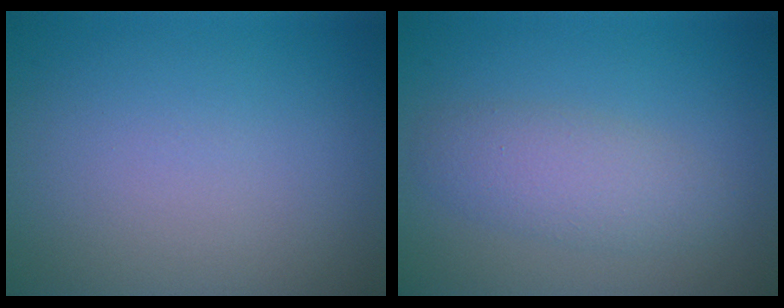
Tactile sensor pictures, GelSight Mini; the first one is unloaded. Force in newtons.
{"total": 2.0, "press": 1.9, "slide": 0.2}